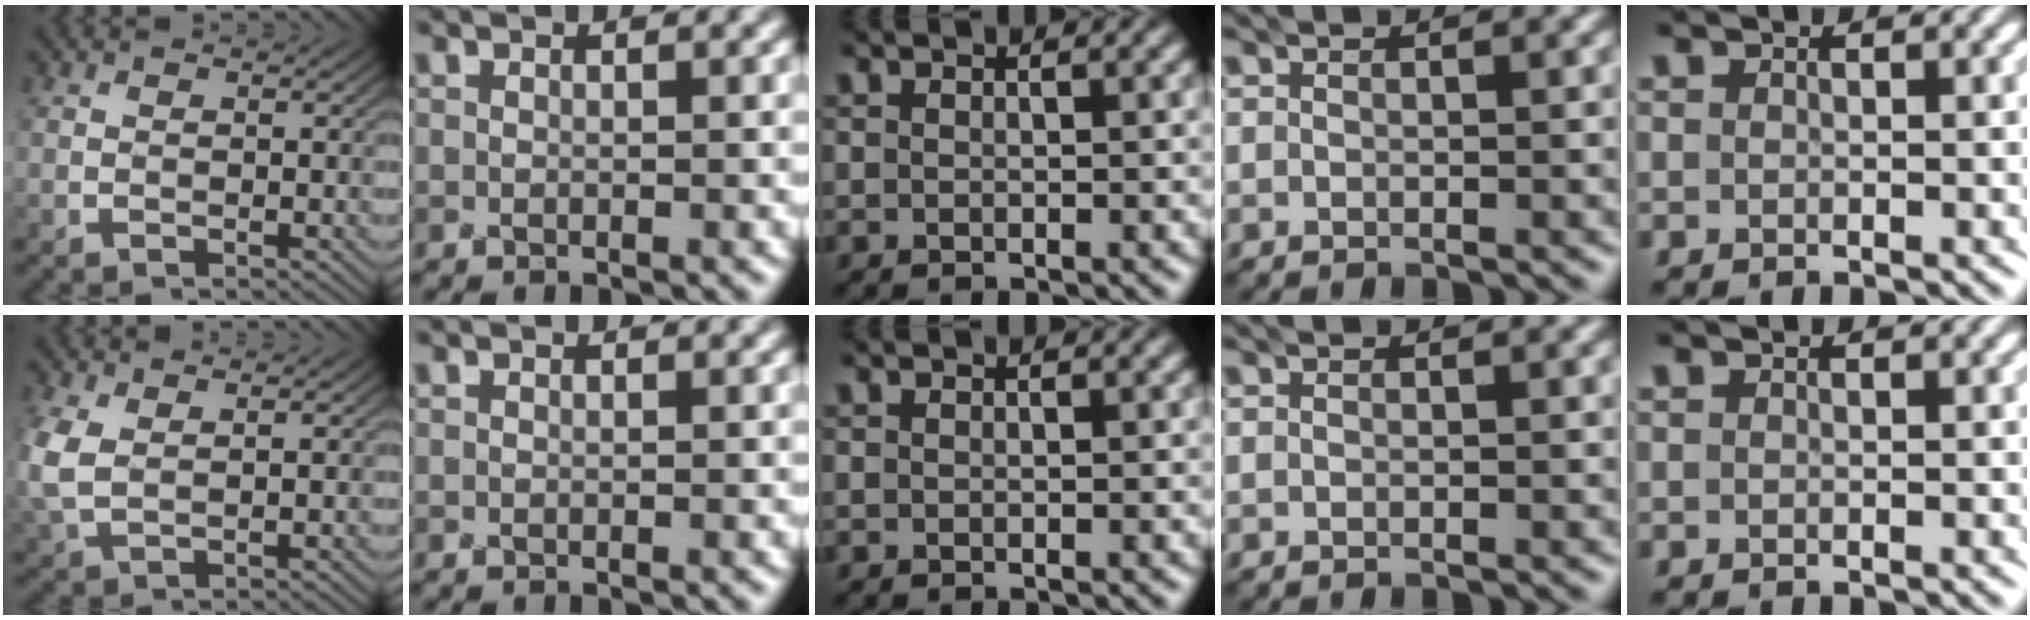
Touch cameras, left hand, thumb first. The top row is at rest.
{"thumb": {"total": 5.9, "force": [1.1, 4.0, 4.3], "torque": [-0.149, 0.002, 0.025]}}